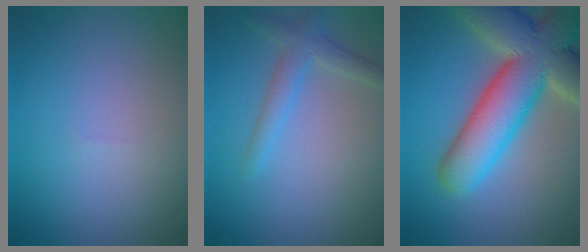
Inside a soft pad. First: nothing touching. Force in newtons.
{"total": 2.3, "press": 2.3, "slide": 0.2}
{"total": 12.3, "press": 12.2, "slide": 1.0}